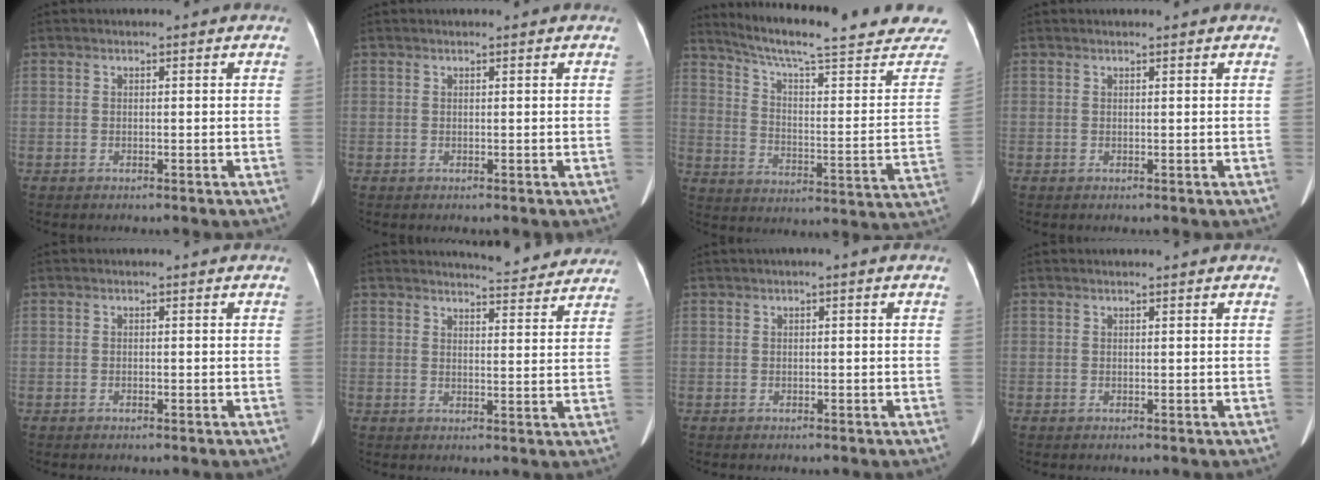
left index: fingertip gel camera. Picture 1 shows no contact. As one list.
[{"total": 0.7, "force": [0.7, 0.0, 0.3], "torque": [-0.008, 0.009, 0.013]}, {"total": 27.2, "force": [24.4, 2.2, 12.0], "torque": [-0.180, -0.074, 0.315]}, {"total": 1.4, "force": [1.3, 0.1, 0.4], "torque": [-0.010, 0.011, 0.020]}, {"total": 0.0}, {"total": 9.3, "force": [9.0, 1.0, 1.7], "torque": [-0.019, -0.010, 0.101]}, {"total": 0.6, "force": [0.0, 0.0, 0.6], "torque": [-0.012, 0.008, 0.004]}, {"total": 1.1, "force": [1.0, 0.0, 0.4], "torque": [-0.009, 0.011, 0.017]}]